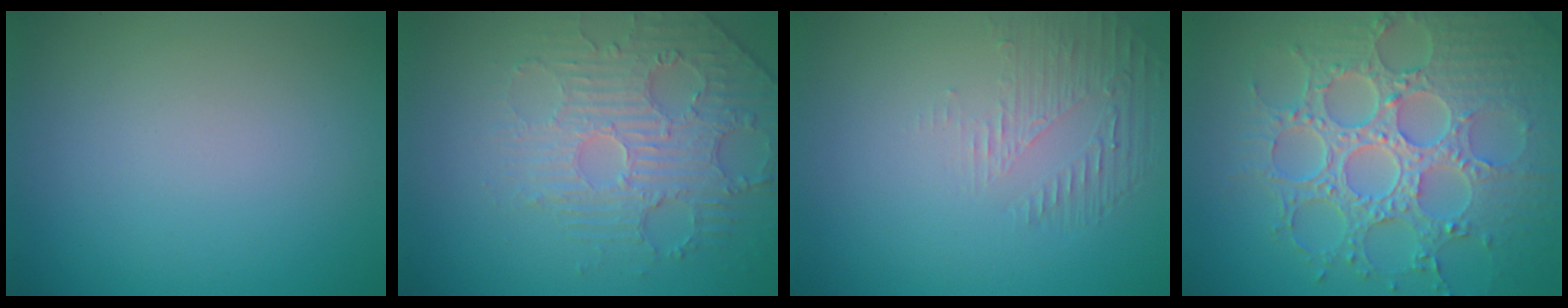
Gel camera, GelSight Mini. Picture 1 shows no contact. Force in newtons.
{"total": 4.6, "press": 3.6, "slide": 2.9}
{"total": 1.7, "press": 0.6, "slide": 1.6}
{"total": 8.9, "press": 6.5, "slide": 6.1}